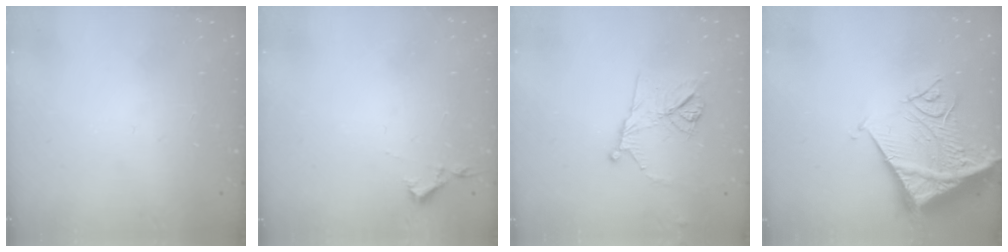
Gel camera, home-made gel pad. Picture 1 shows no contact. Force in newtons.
{"total": 2.9, "press": 2.9, "slide": 0.5}
{"total": 11.2, "press": 10.9, "slide": 2.3}
{"total": 16.9, "press": 16.7, "slide": 2.3}